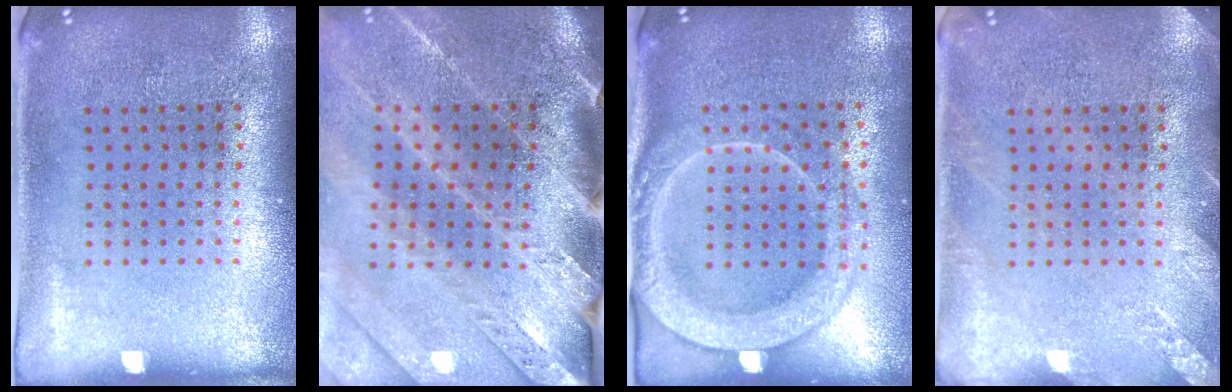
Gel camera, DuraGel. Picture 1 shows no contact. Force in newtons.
{"total": 3.6, "press": 3.0, "slide": 2.0}
{"total": 2.3, "press": 2.2, "slide": 0.9}
{"total": 1.9, "press": 1.9, "slide": 0.2}